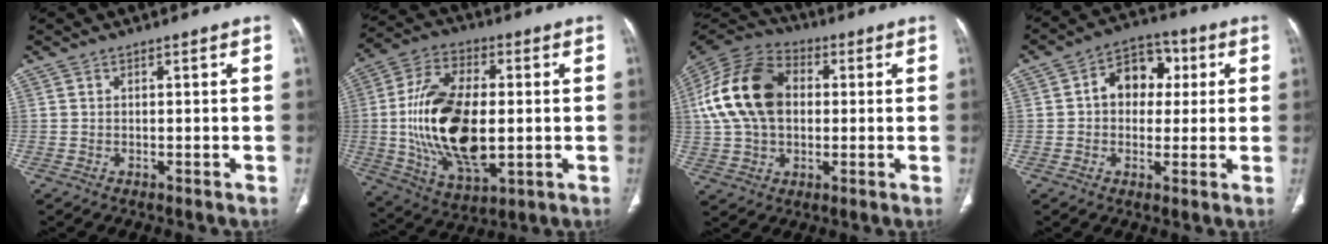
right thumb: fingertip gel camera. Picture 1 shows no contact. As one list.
[{"total": 21.3, "force": [-0.7, 11.2, 18.1], "torque": [-0.344, -0.003, -0.003]}, {"total": 18.9, "force": [2.1, 13.0, 13.6], "torque": [-0.256, 0.023, 0.032]}, {"total": 9.9, "force": [1.7, 7.5, 6.2], "torque": [-0.055, 0.018, 0.017]}]